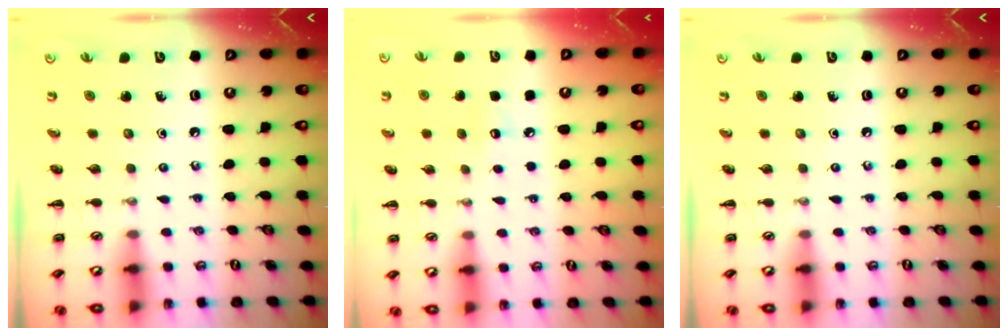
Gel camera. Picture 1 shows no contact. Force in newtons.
{"total": 5.1, "press": 4.9, "slide": 1.4}
{"total": 0.0}